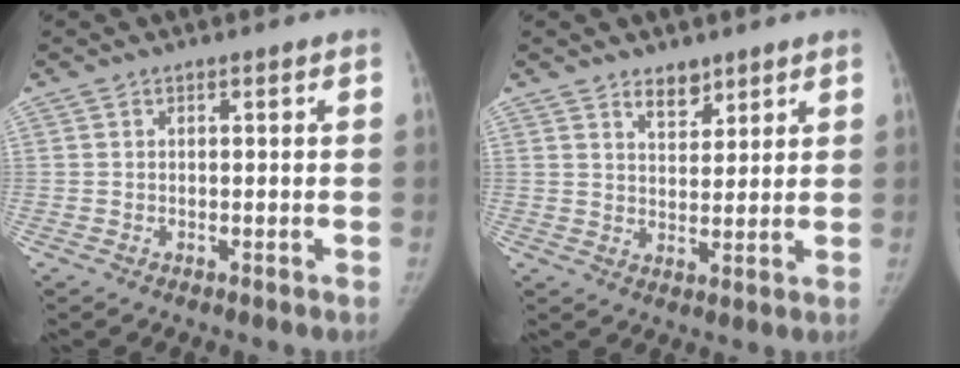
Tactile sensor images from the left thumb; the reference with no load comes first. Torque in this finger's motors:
{"motor_torque": [-0.29, 0.15, 0.48, -0.05, -0.02]}